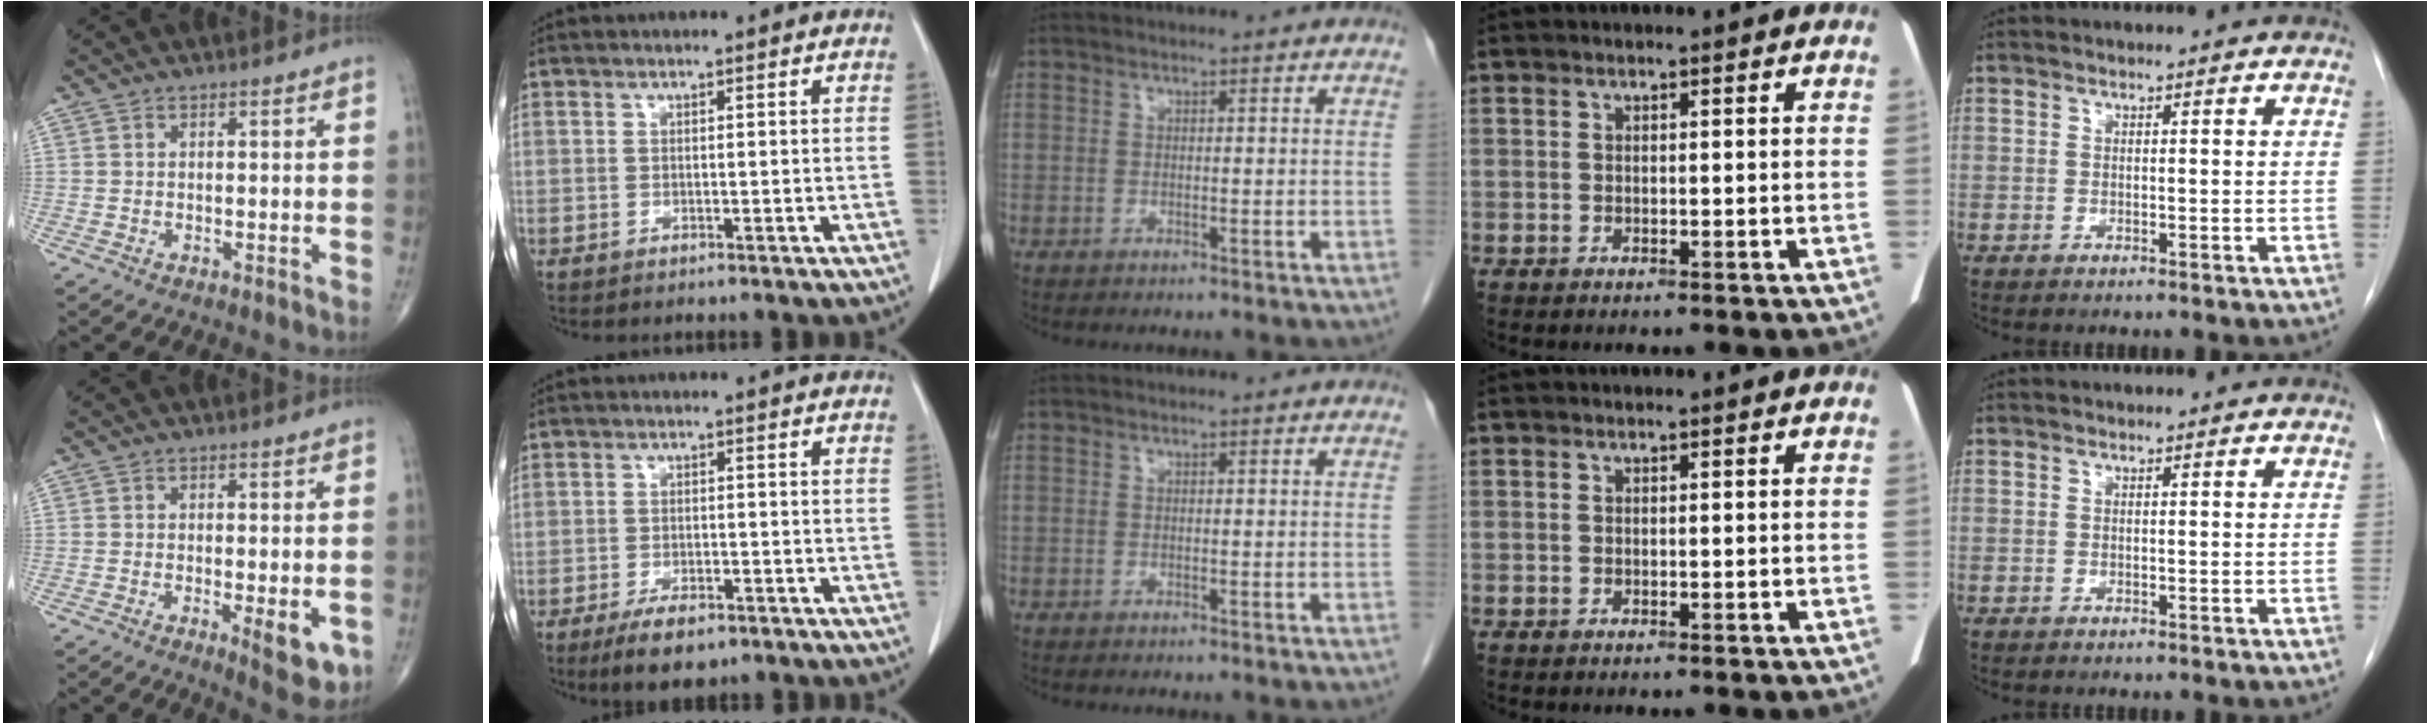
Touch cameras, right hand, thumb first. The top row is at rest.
{"thumb": {"total": 6.3, "force": [-1.8, 2.1, 5.7], "torque": [-0.067, -0.012, -0.021]}, "index": {"total": 5.7, "force": [-3.9, 2.0, 3.5], "torque": [-0.059, -0.005, -0.061]}}